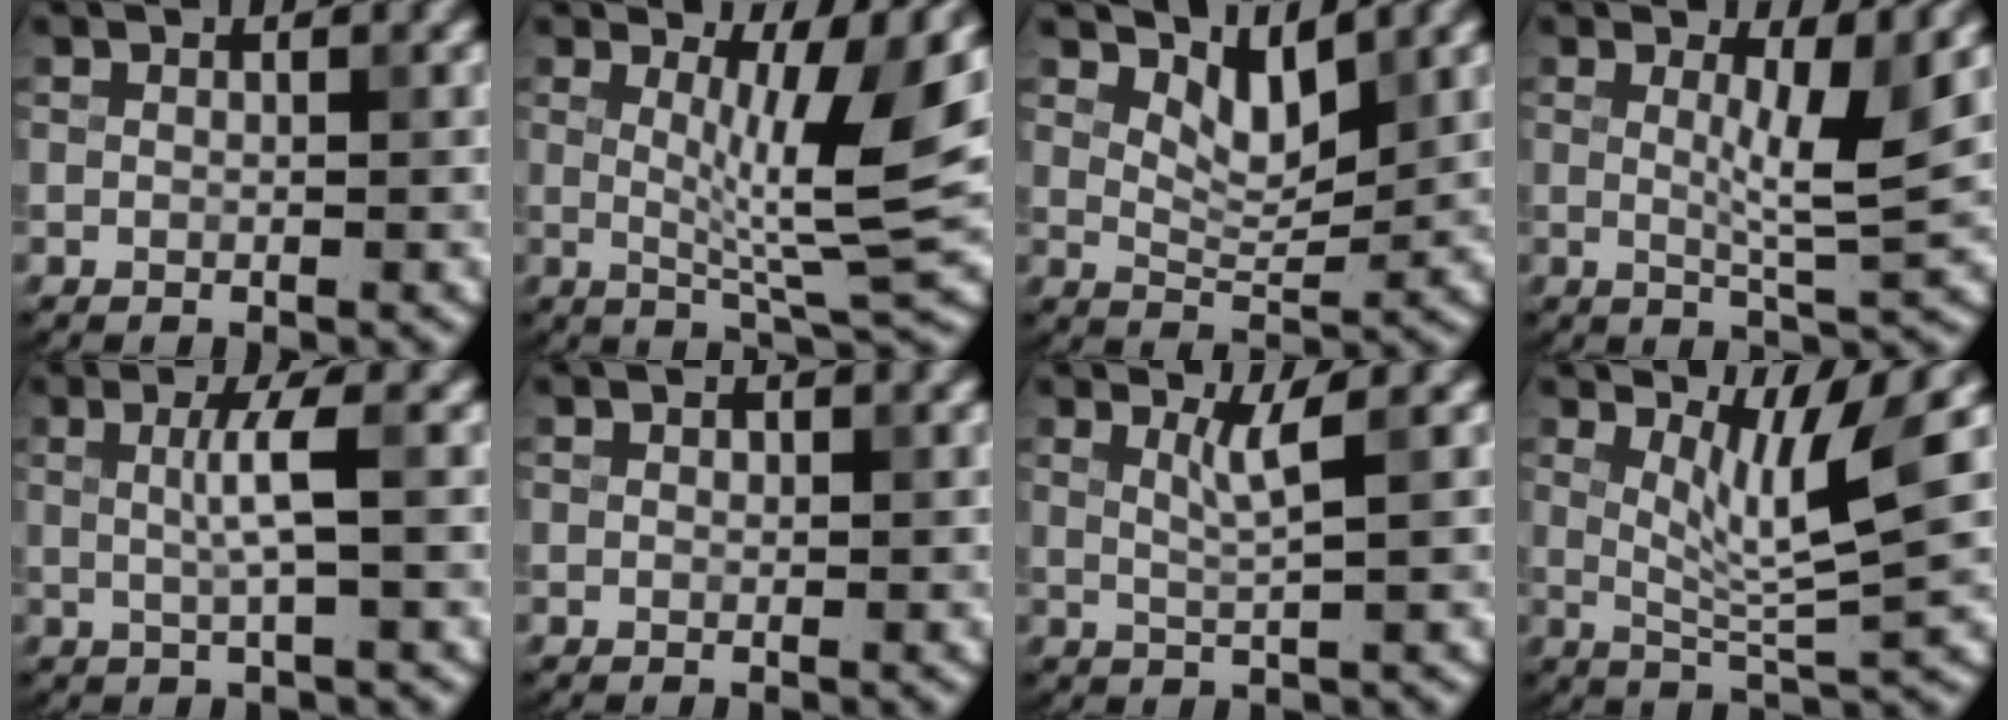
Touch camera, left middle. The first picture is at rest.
{"total": 6.2, "force": [1.2, 1.1, 5.9], "torque": [-0.095, -0.015, 0.025]}
{"total": 2.9, "force": [2.1, 0.9, 1.8], "torque": [-0.039, -0.011, 0.039]}
{"total": 3.5, "force": [0.8, 0.5, 3.4], "torque": [-0.057, -0.005, 0.017]}
{"total": 2.4, "force": [0.1, 0.0, 2.4], "torque": [-0.051, 0.006, 0.005]}
{"total": 0.0}
{"total": 1.8, "force": [0.8, -0.1, 1.6], "torque": [-0.032, -0.002, 0.019]}
{"total": 4.7, "force": [2.0, 0.5, 4.3], "torque": [-0.083, -0.008, 0.043]}